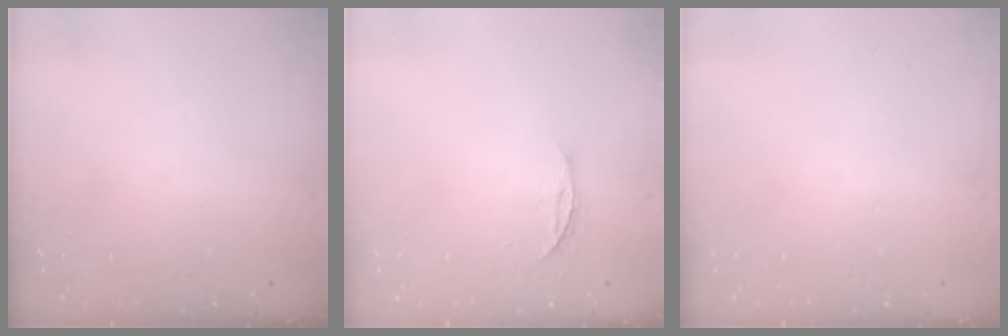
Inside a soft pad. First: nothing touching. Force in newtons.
{"total": 3.8, "press": 3.8, "slide": 0.3}
{"total": 0.0}